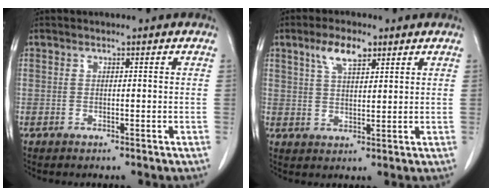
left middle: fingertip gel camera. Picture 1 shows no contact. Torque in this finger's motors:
{"motor_torque": [0.36, -0.12, -0.10, 0.00]}